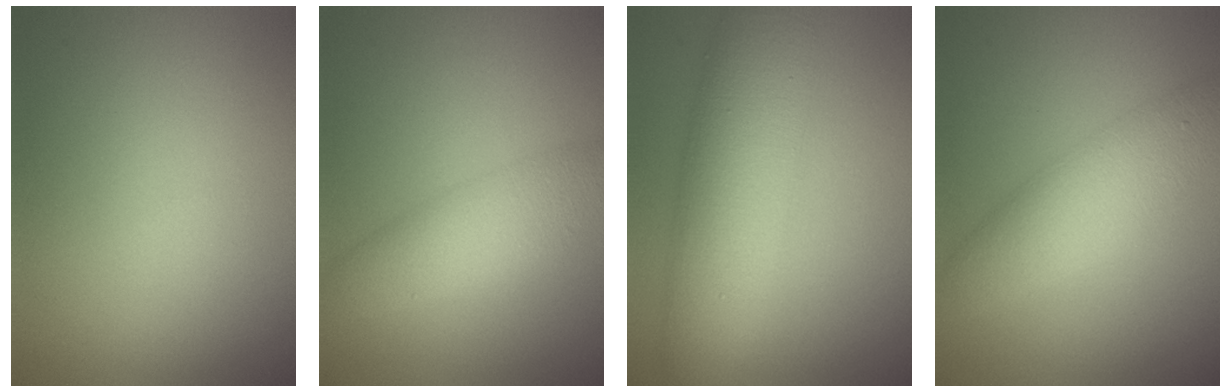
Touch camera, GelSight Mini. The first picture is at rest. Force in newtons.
{"total": 4.7, "press": 4.7, "slide": 0.1}
{"total": 8.1, "press": 8.1, "slide": 0.1}
{"total": 5.3, "press": 5.3, "slide": 0.0}